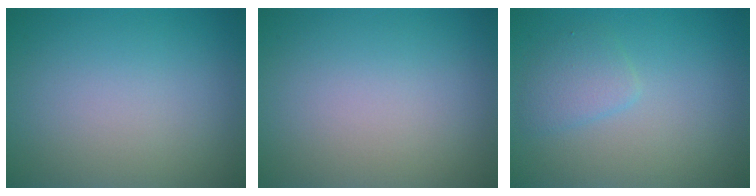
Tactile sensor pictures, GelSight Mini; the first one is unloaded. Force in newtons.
{"total": 0.0}
{"total": 1.9, "press": 1.9, "slide": 0.0}